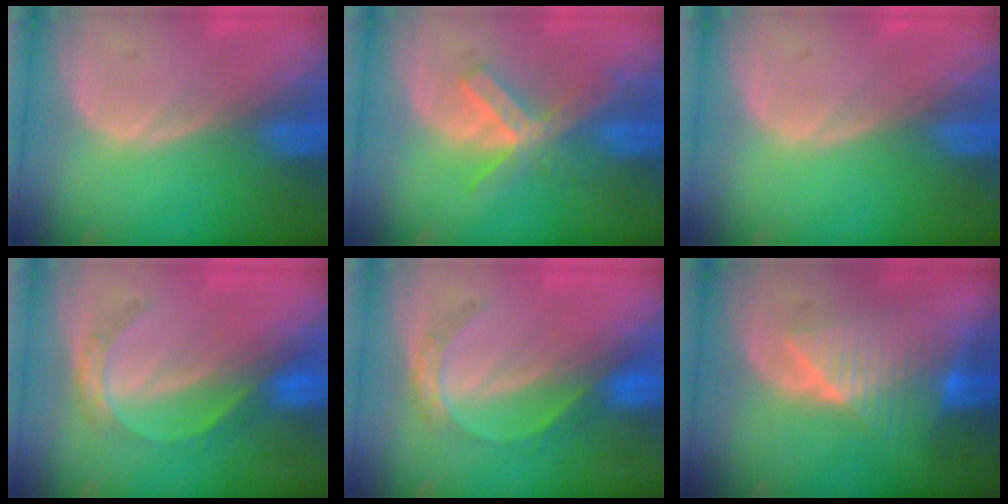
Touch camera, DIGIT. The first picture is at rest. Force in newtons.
{"total": 6.0, "press": 5.7, "slide": 1.9}
{"total": 0.0}
{"total": 4.5, "press": 4.4, "slide": 0.7}
{"total": 4.5, "press": 4.4, "slide": 0.7}
{"total": 7.8, "press": 7.4, "slide": 2.6}